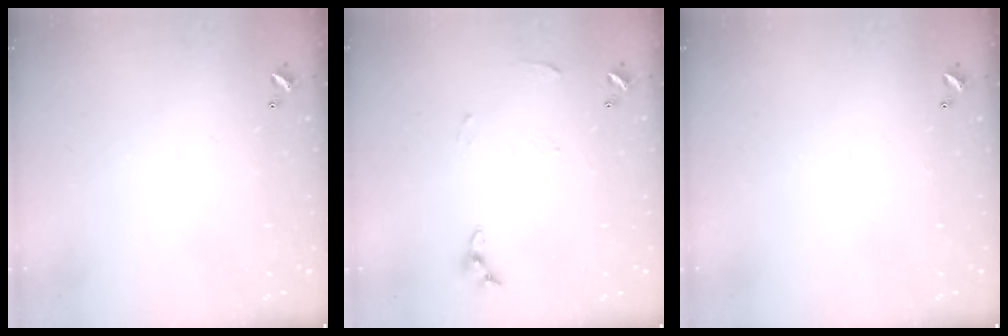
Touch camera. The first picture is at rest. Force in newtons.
{"total": 4.6, "press": 4.6, "slide": 0.5}
{"total": 0.0}